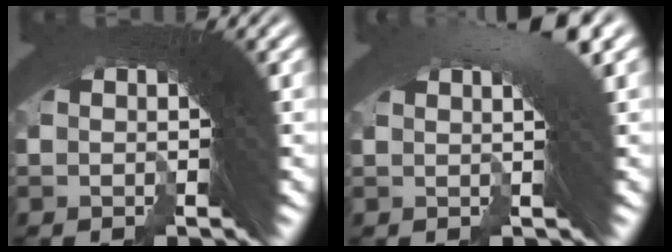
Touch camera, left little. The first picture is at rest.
{"total": 4.0, "force": [2.1, 0.6, 3.3], "torque": [-0.033, 0.014, 0.024]}